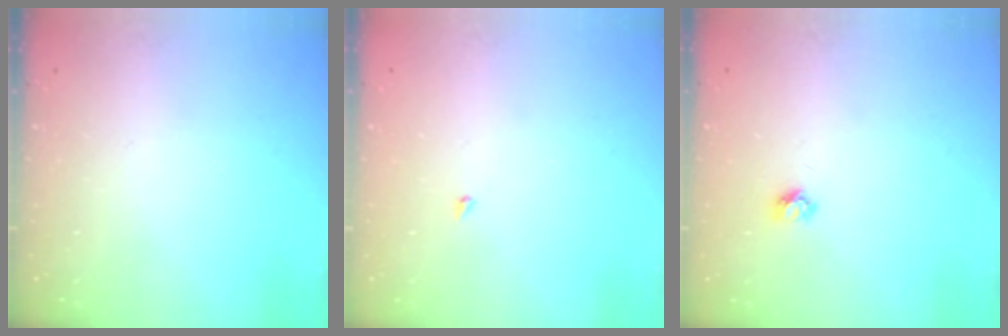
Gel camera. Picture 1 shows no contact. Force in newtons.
{"total": 1.9, "press": 1.9, "slide": 0.3}
{"total": 3.7, "press": 3.7, "slide": 0.5}